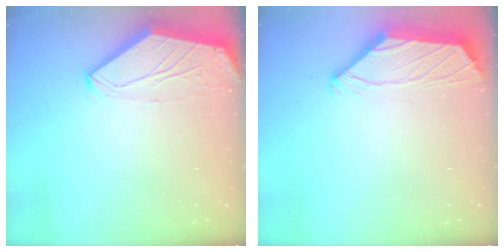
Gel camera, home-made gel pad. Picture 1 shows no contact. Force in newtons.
{"total": 1.8, "press": 1.6, "slide": 0.7}